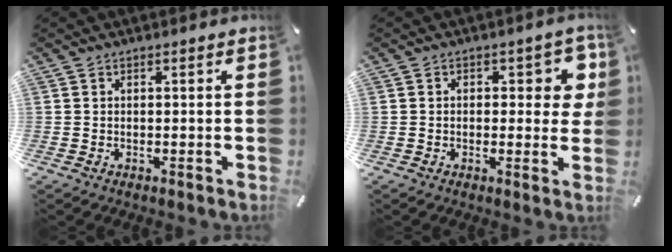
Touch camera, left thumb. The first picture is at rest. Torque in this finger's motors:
{"motor_torque": [0.25, -0.36, 0.03, 0.08, 0.01]}